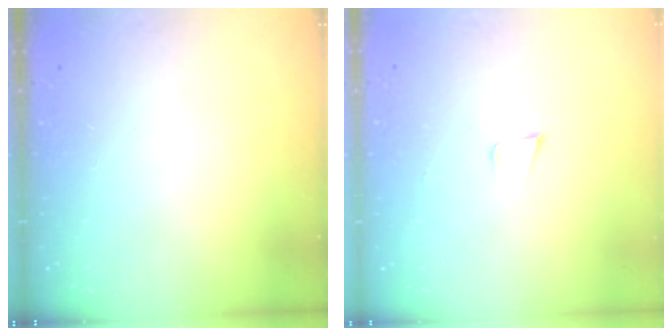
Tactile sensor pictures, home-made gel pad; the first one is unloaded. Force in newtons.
{"total": 3.6, "press": 2.4, "slide": 2.6}